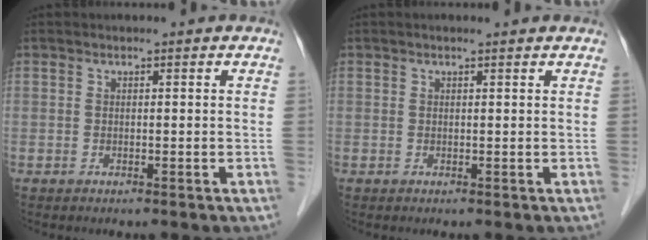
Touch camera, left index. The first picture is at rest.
{"total": 1.2, "force": [1.1, 0.0, 0.5], "torque": [-0.009, 0.007, 0.016]}